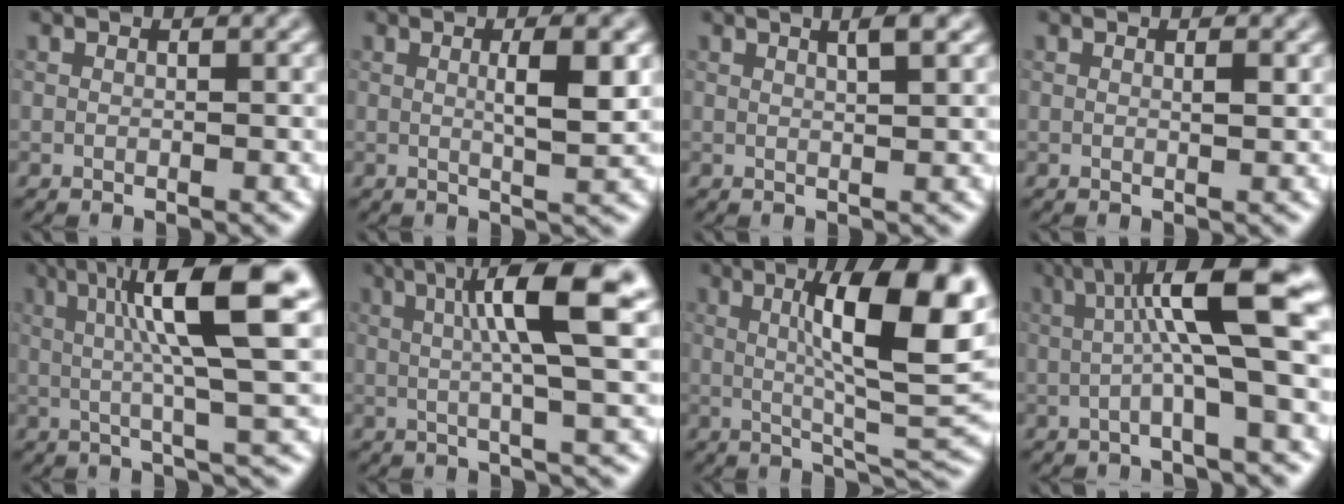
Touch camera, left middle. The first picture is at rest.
{"total": 3.7, "force": [0.7, 0.7, 3.6], "torque": [-0.055, 0.001, 0.009]}
{"total": 2.6, "force": [1.4, 0.8, 2.0], "torque": [-0.012, 0.008, 0.001]}
{"total": 0.7, "force": [0.2, 0.1, 0.6], "torque": [-0.009, 0.000, 0.003]}
{"total": 10.2, "force": [2.5, 1.7, 9.8], "torque": [-0.134, 0.013, 0.035]}
{"total": 8.5, "force": [2.3, 1.3, 8.1], "torque": [-0.110, 0.018, 0.032]}
{"total": 11.8, "force": [2.7, 2.6, 11.2], "torque": [-0.153, 0.010, 0.041]}
{"total": 8.8, "force": [1.3, 1.4, 8.6], "torque": [-0.129, 0.007, 0.016]}